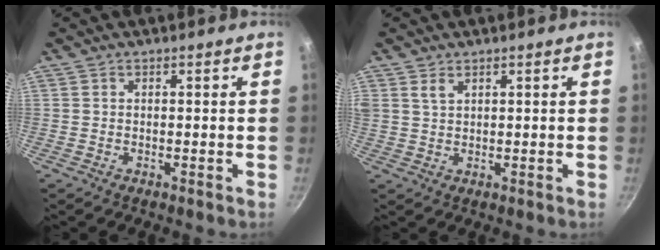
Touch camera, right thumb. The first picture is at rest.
{"total": 2.2, "force": [1.4, 1.2, 1.3], "torque": [-0.022, -0.004, 0.028]}